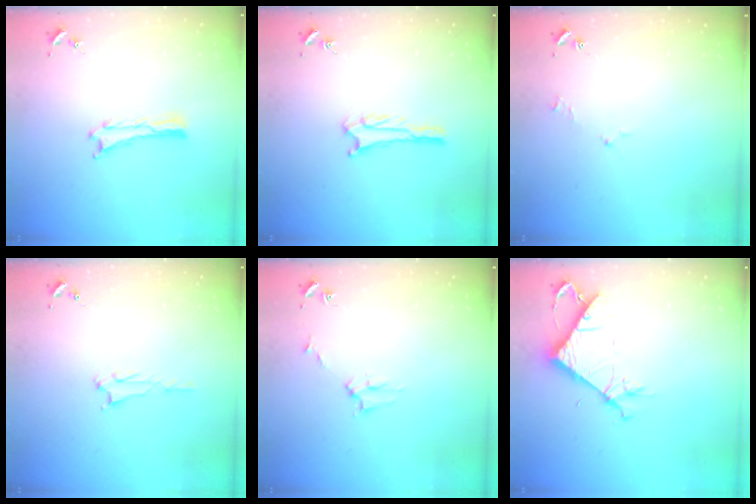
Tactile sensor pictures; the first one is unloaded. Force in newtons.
{"total": 2.8, "press": 2.8, "slide": 0.2}
{"total": 1.6, "press": 1.5, "slide": 0.3}
{"total": 2.2, "press": 2.2, "slide": 0.4}
{"total": 2.7, "press": 2.7, "slide": 0.3}
{"total": 7.9, "press": 7.8, "slide": 0.6}